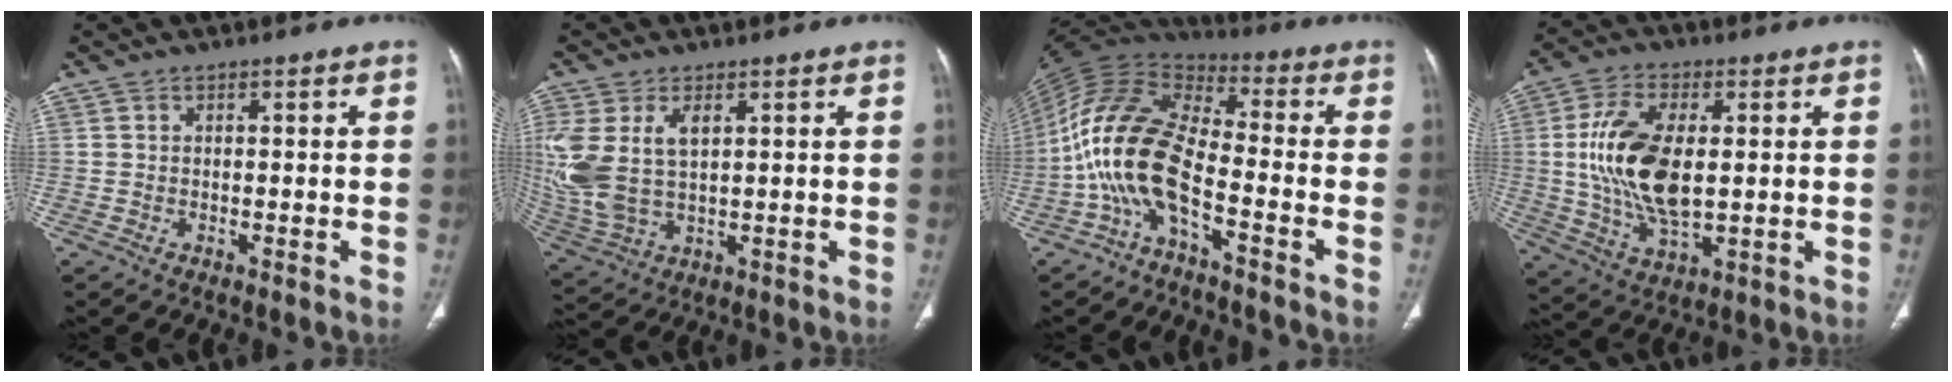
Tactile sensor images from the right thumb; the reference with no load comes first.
{"total": 14.2, "force": [3.1, 8.3, 11.1], "torque": [-0.267, 0.000, 0.075]}
{"total": 14.8, "force": [-5.3, 6.1, 12.4], "torque": [-0.258, 0.065, -0.115]}
{"total": 15.8, "force": [1.1, 8.0, 13.6], "torque": [-0.269, -0.009, 0.026]}